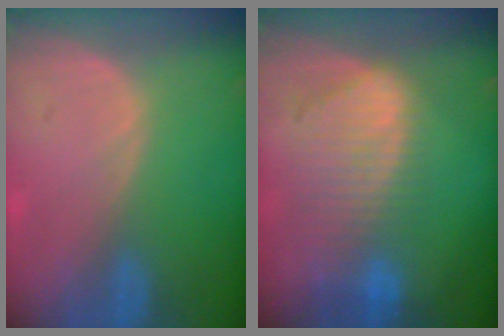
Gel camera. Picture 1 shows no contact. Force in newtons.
{"total": 9.1, "press": 8.0, "slide": 4.3}